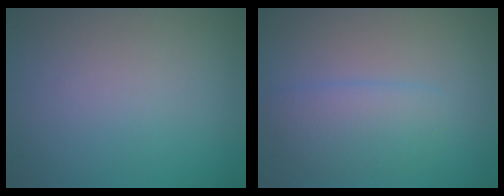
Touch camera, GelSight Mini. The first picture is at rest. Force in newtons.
{"total": 2.8, "press": 2.8, "slide": 0.1}